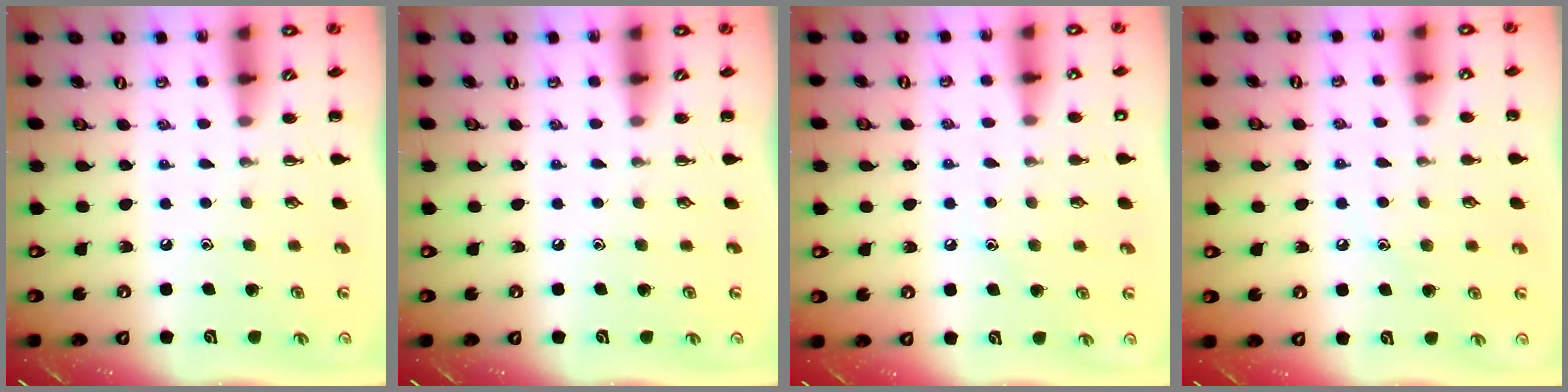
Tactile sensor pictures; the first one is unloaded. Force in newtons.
{"total": 0.0}
{"total": 6.1, "press": 5.9, "slide": 1.7}
{"total": 7.4, "press": 7.2, "slide": 1.8}